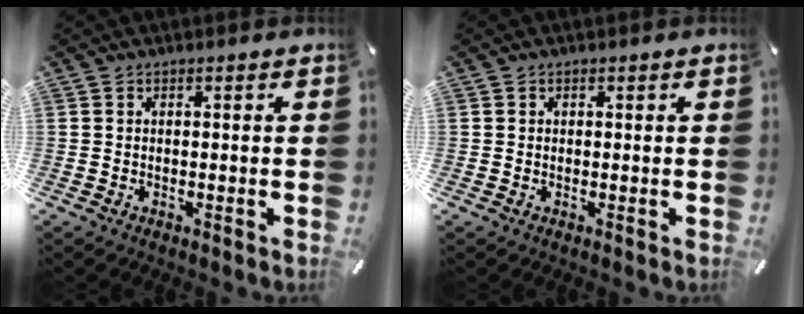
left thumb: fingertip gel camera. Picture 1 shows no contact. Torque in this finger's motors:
{"motor_torque": [0.00, 0.26, -0.08, 0.00, 0.02]}